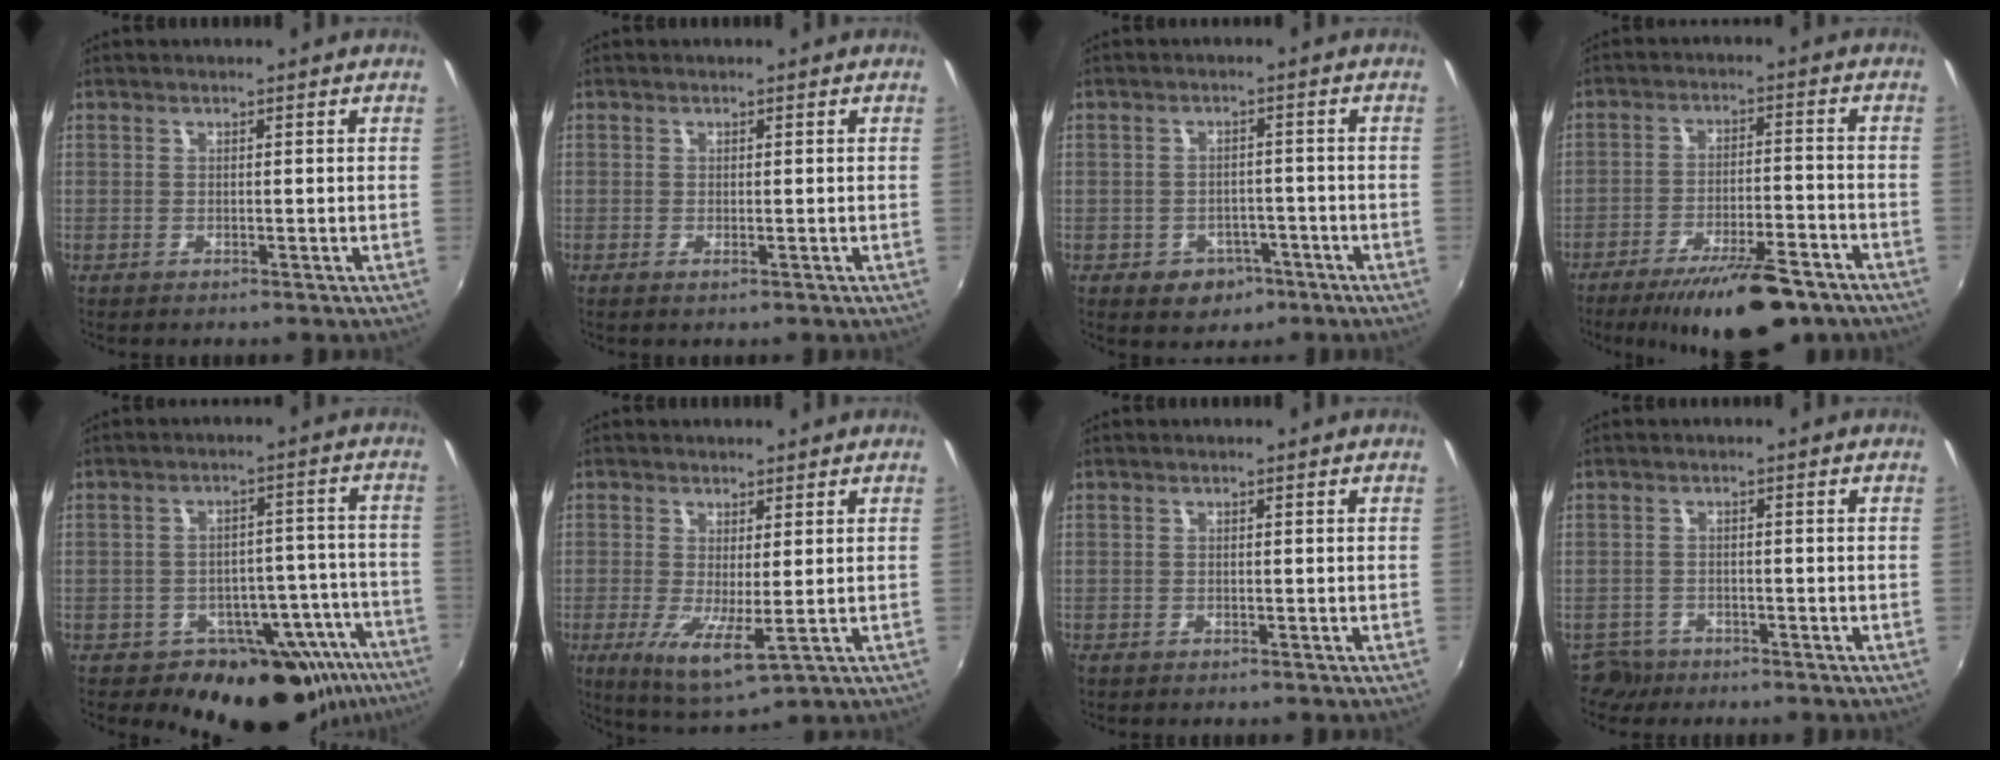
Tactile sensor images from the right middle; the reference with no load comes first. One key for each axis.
{"total": 0.5, "fx": -0.2, "fy": 0.1, "fz": 0.5, "tx": -0.008, "ty": -0.002, "tz": -0.004}
{"total": 5.6, "fx": -3.0, "fy": 4.5, "fz": 1.7, "tx": -0.043, "ty": 0.007, "tz": -0.030}
{"total": 15.4, "fx": -11.6, "fy": 4.1, "fz": 9.4, "tx": -0.167, "ty": -0.018, "tz": -0.172}
{"total": 17.2, "fx": -13.1, "fy": 9.3, "fz": 6.3, "tx": -0.071, "ty": 0.026, "tz": -0.164}
{"total": 7.0, "fx": -1.0, "fy": 1.8, "fz": 6.7, "tx": -0.131, "ty": -0.026, "tz": -0.014}
{"total": 0.6, "fx": -0.5, "fy": 0.4, "fz": 0.0, "tx": -0.003, "ty": -0.003, "tz": -0.011}
{"total": 3.7, "fx": -3.0, "fy": 2.2, "fz": 0.2, "tx": -0.017, "ty": -0.002, "tz": -0.056}